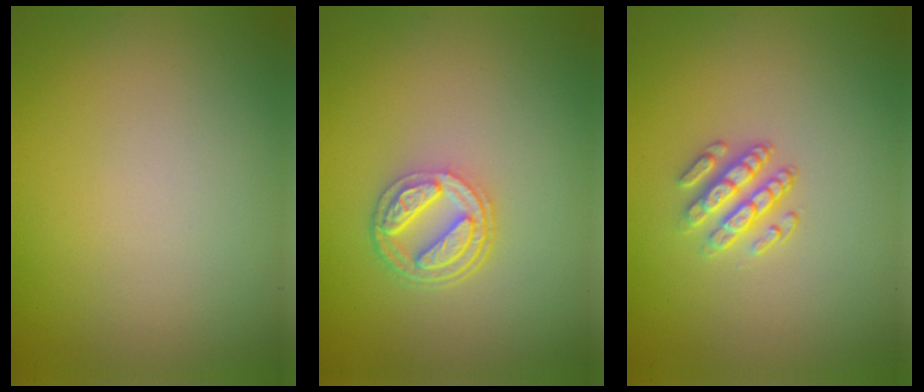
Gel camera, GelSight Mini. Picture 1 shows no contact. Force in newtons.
{"total": 4.2, "press": 3.1, "slide": 2.8}
{"total": 2.3, "press": 1.9, "slide": 1.4}